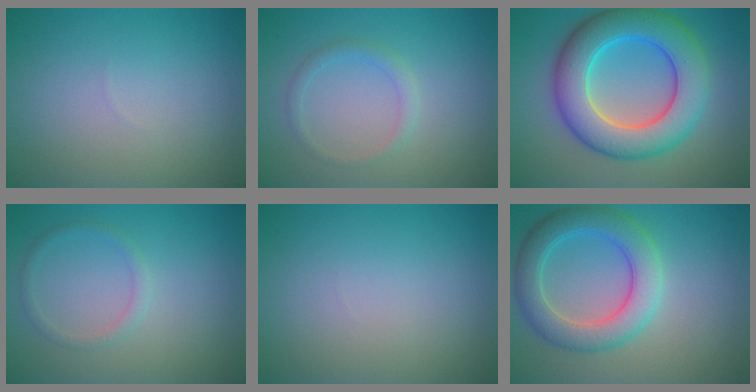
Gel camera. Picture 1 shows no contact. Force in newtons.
{"total": 1.4, "press": 1.4, "slide": 0.1}
{"total": 9.9, "press": 9.8, "slide": 0.3}
{"total": 1.2, "press": 1.2, "slide": 0.1}
{"total": 0.0}
{"total": 5.6, "press": 5.6, "slide": 0.2}